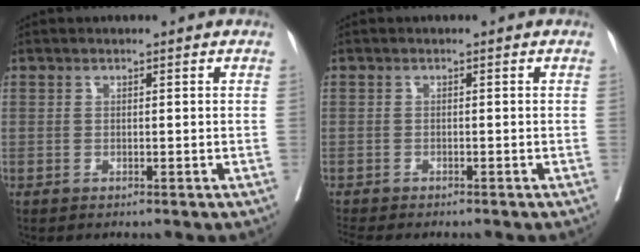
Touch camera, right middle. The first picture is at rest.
{"total": 5.0, "force": [-4.5, 0.5, 2.1], "torque": [-0.024, -0.007, -0.067]}